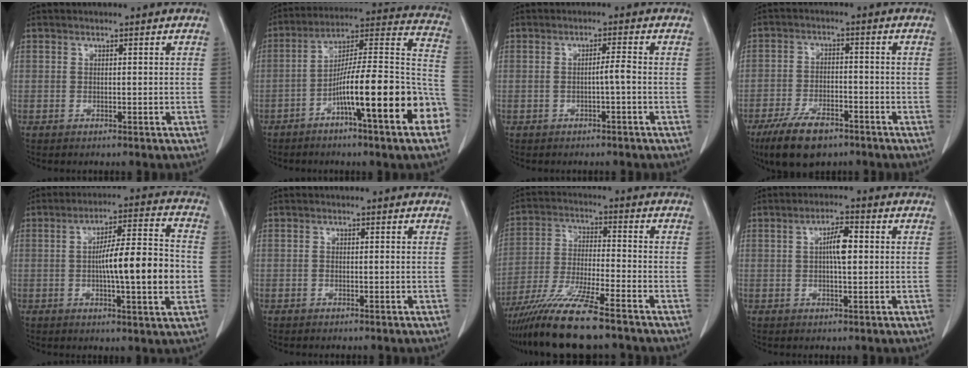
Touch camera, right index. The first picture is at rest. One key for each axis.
{"total": 21.3, "fx": -8.4, "fy": 1.4, "fz": 19.5, "tx": -0.235, "ty": 0.017, "tz": -0.130}
{"total": 1.9, "fx": -0.6, "fy": -0.2, "fz": 1.8, "tx": -0.028, "ty": 0.002, "tz": -0.011}
{"total": 9.0, "fx": -6.1, "fy": 3.7, "fz": 5.4, "tx": -0.103, "ty": -0.009, "tz": -0.105}
{"total": 13.5, "fx": -1.4, "fy": 1.3, "fz": 13.3, "tx": -0.210, "ty": 0.009, "tz": -0.023}
{"total": 0.6, "fx": -0.2, "fy": 0.3, "fz": 0.5, "tx": -0.010, "ty": 0.001, "tz": -0.004}
{"total": 12.8, "fx": -10.0, "fy": 0.2, "fz": 7.9, "tx": -0.149, "ty": -0.030, "tz": -0.177}
{"total": 4.3, "fx": 0.4, "fy": 1.0, "fz": 4.1, "tx": -0.073, "ty": 0.007, "tz": 0.006}